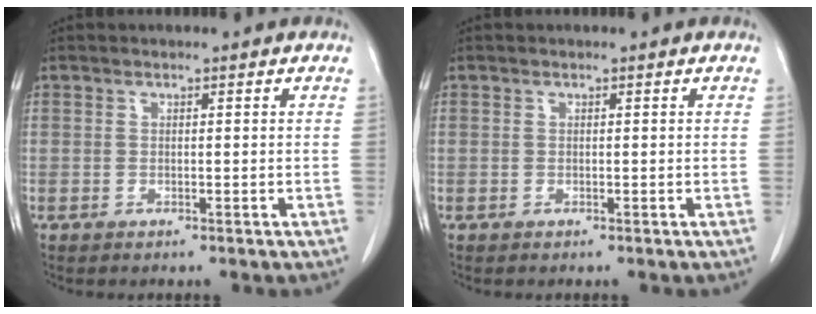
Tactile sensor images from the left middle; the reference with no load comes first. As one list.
[{"total": 0.0}]